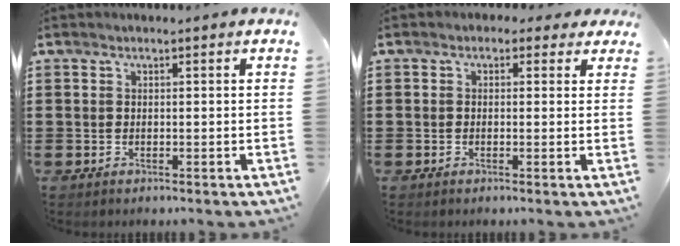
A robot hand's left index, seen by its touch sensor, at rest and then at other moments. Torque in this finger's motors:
{"motor_torque": [2.14, 0.00, 0.04, -0.13]}